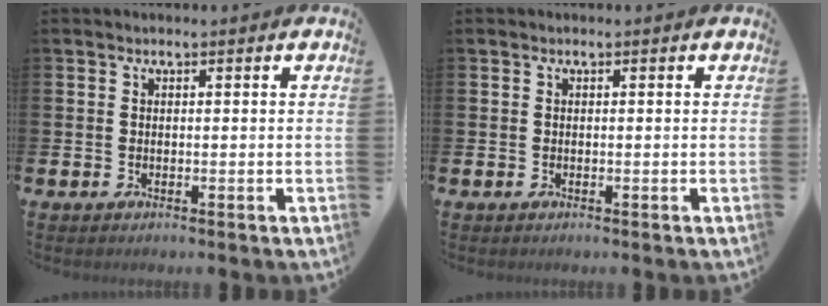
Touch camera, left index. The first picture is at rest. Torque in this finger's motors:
{"motor_torque": [0.00, 0.00, 0.00, 0.00]}